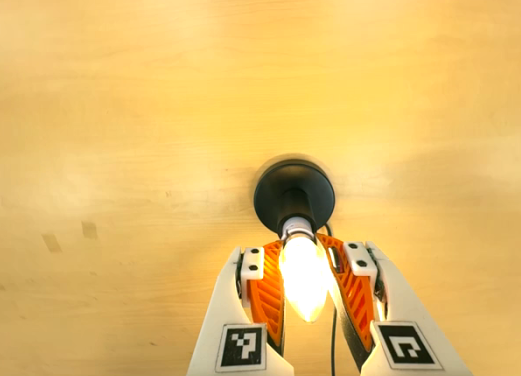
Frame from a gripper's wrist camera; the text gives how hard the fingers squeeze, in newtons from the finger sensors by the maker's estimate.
{"total": 18.4, "left": 19.1, "right": 17.6}